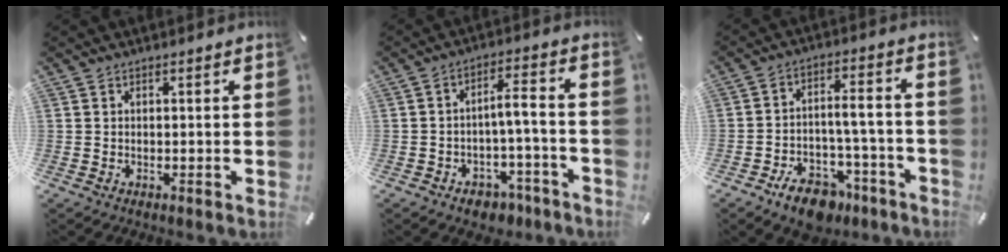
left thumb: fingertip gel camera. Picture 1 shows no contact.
{"total": 7.0, "force": [-3.0, 4.2, 4.8], "torque": [-0.081, 0.021, -0.051]}
{"total": 11.0, "force": [-6.6, 6.4, 5.9], "torque": [-0.090, 0.059, -0.111]}